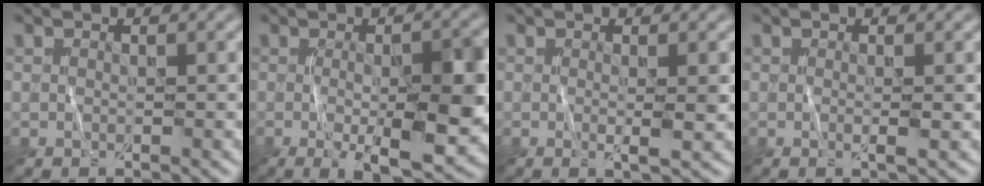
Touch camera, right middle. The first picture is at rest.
{"total": 7.9, "force": [-1.0, 1.9, 7.7], "torque": [-0.110, -0.009, -0.010]}
{"total": 1.9, "force": [0.1, 0.3, 1.9], "torque": [-0.028, -0.003, 0.000]}
{"total": 1.0, "force": [0.1, 0.2, 1.0], "torque": [-0.013, 0.001, -0.002]}